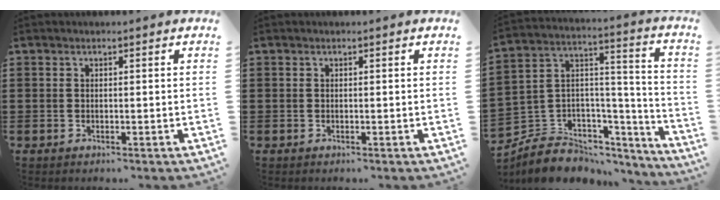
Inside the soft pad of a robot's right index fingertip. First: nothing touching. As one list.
[{"total": 0.0}, {"total": 6.9, "force": [-5.5, 4.2, 0.9], "torque": [-0.028, -0.003, -0.099]}]